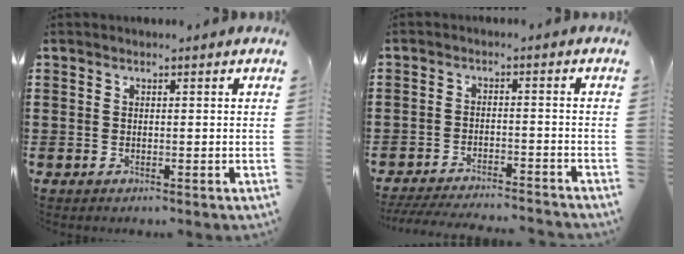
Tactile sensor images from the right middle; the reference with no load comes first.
{"total": 4.2, "force": [-4.1, 0.0, 1.0], "torque": [-0.023, -0.006, -0.084]}